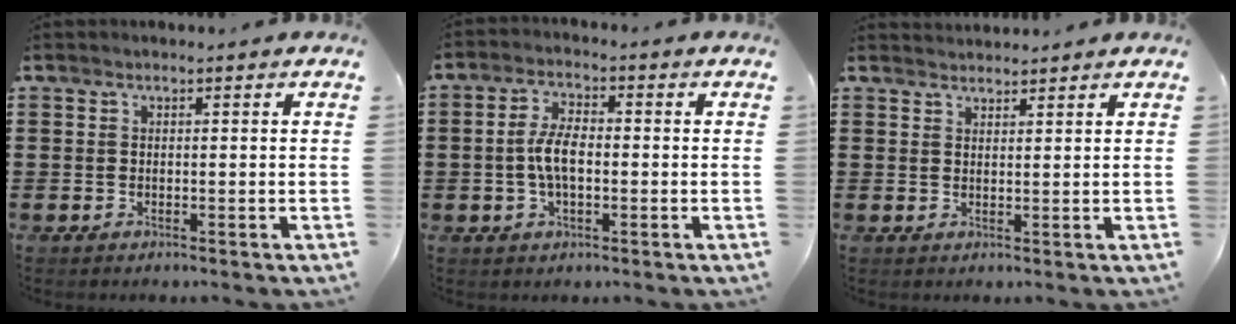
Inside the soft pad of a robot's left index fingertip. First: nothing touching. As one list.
[{"total": 5.7, "force": [-0.6, 2.5, 5.1], "torque": [-0.112, 0.001, -0.016]}, {"total": 1.7, "force": [1.7, 0.2, -0.1], "torque": [-0.001, 0.001, 0.033]}]